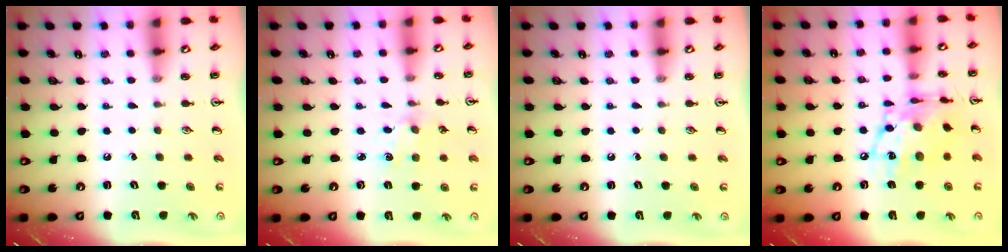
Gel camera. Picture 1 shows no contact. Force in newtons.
{"total": 1.8, "press": 1.8, "slide": 0.3}
{"total": 0.0}
{"total": 14.9, "press": 14.9, "slide": 1.1}